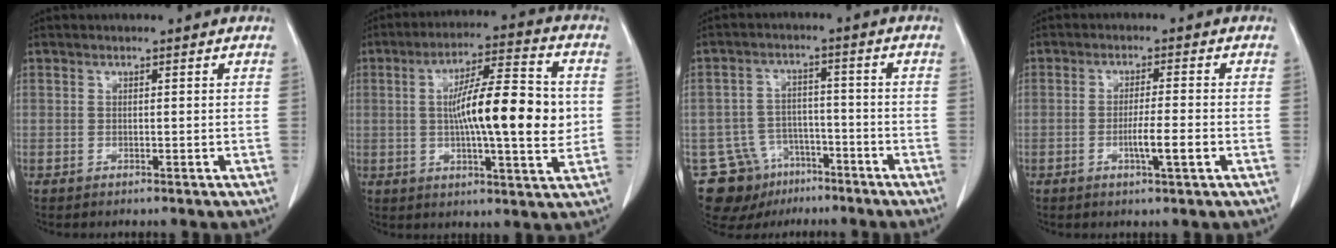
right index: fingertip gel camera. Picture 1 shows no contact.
{"total": 15.3, "force": [0.3, 2.4, 15.1], "torque": [-0.244, 0.013, 0.000]}
{"total": 11.2, "force": [-7.3, 8.1, 2.4], "torque": [-0.049, 0.029, -0.109]}
{"total": 4.6, "force": [-1.5, 0.0, 4.4], "torque": [-0.074, -0.005, -0.025]}